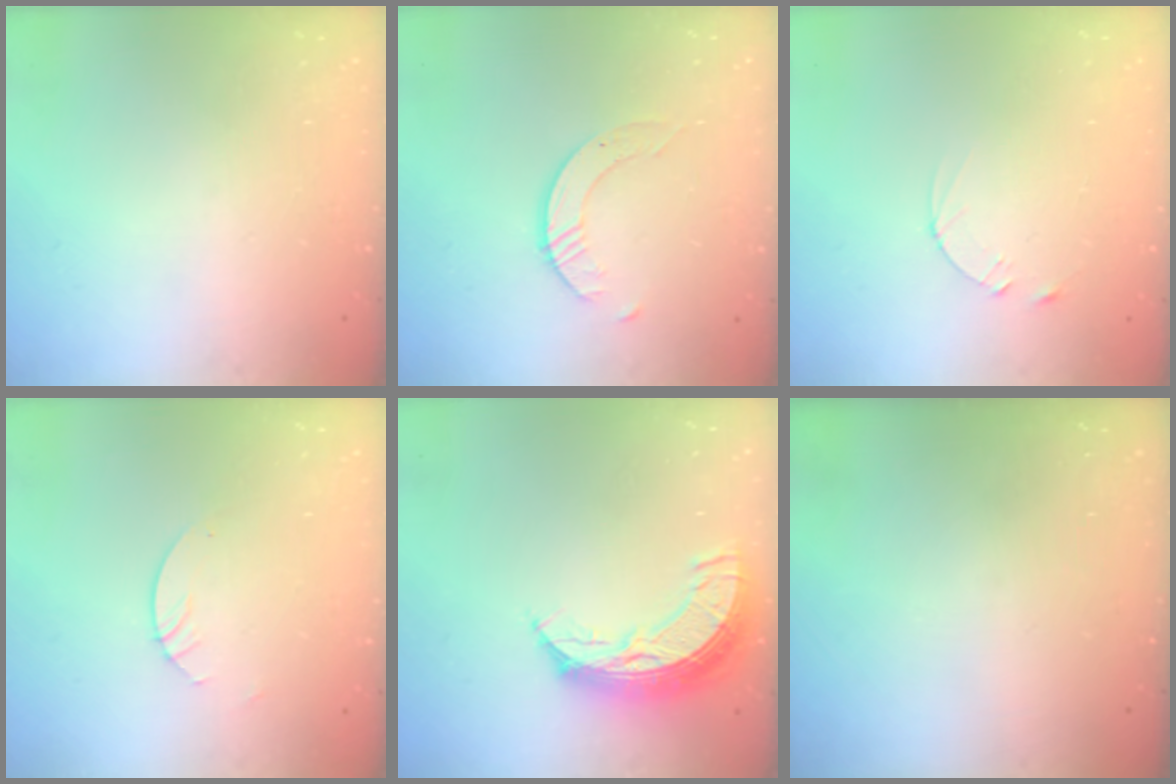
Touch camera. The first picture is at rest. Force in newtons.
{"total": 2.6, "press": 2.6, "slide": 0.3}
{"total": 2.4, "press": 2.3, "slide": 0.2}
{"total": 2.4, "press": 2.4, "slide": 0.2}
{"total": 10.5, "press": 10.4, "slide": 0.9}
{"total": 0.0}